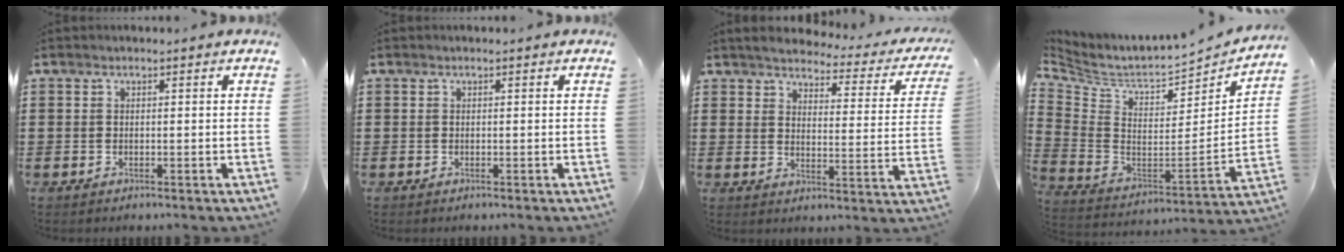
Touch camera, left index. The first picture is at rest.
{"total": 0.0}
{"total": 3.2, "force": [3.1, 0.1, 0.9], "torque": [-0.039, -0.027, 0.045]}
{"total": 4.6, "force": [4.2, 1.0, 1.6], "torque": [-0.060, -0.050, 0.065]}